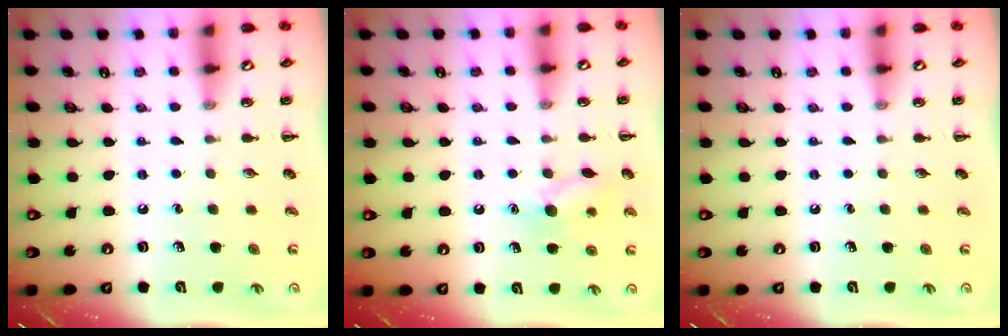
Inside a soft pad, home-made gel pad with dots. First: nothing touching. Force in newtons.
{"total": 9.4, "press": 9.3, "slide": 1.5}
{"total": 0.0}